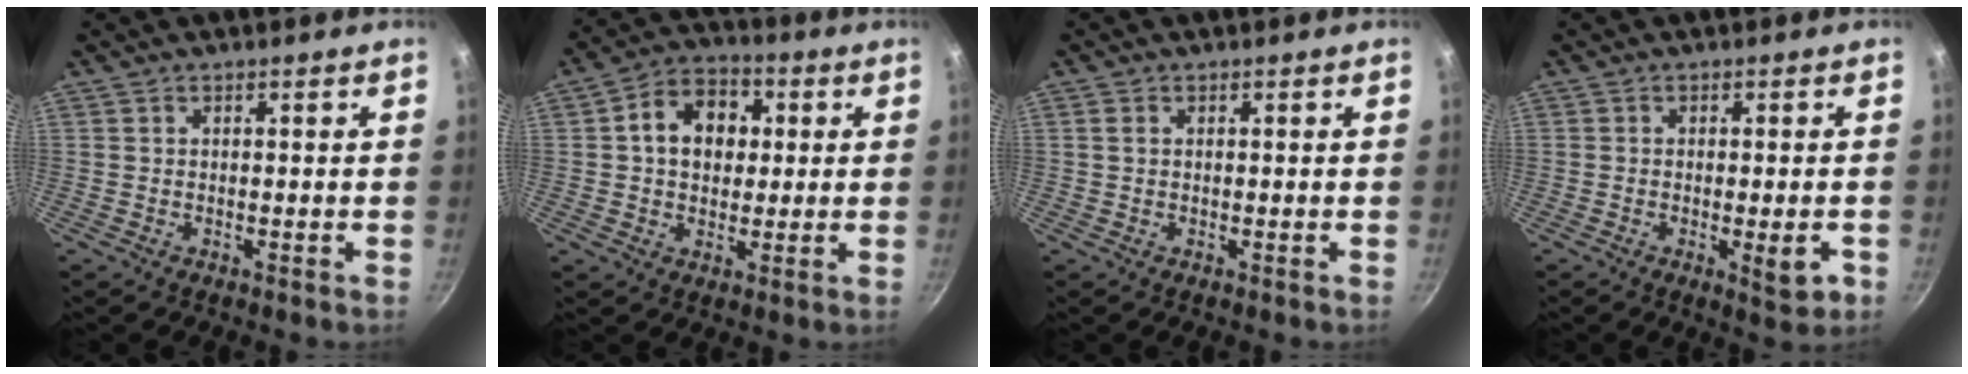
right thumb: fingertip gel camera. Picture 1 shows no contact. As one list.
[{"total": 11.0, "force": [1.8, 8.4, 6.8], "torque": [-0.074, 0.016, 0.014]}, {"total": 1.3, "force": [0.3, 1.0, 0.8], "torque": [-0.013, 0.002, 0.003]}, {"total": 5.1, "force": [-1.6, 1.6, 4.6], "torque": [-0.054, -0.001, -0.019]}]